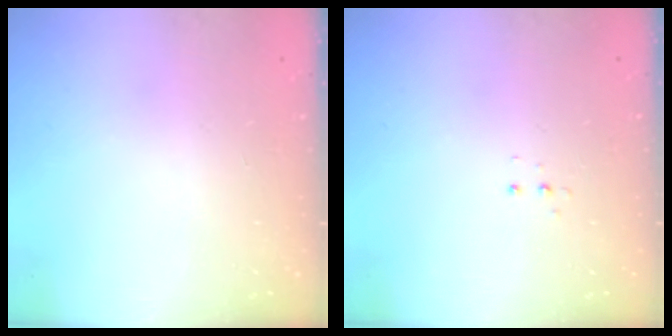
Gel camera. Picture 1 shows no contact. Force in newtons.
{"total": 3.3, "press": 3.2, "slide": 0.6}